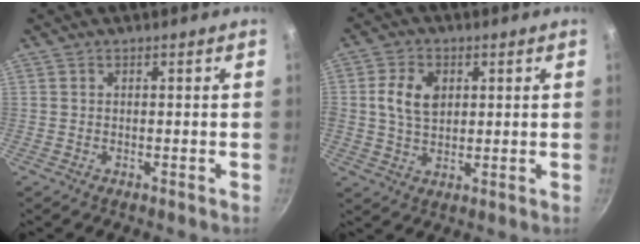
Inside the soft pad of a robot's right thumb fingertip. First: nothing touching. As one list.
[{"total": 7.4, "force": [1.6, 5.1, 5.1], "torque": [-0.083, 0.001, 0.028]}]